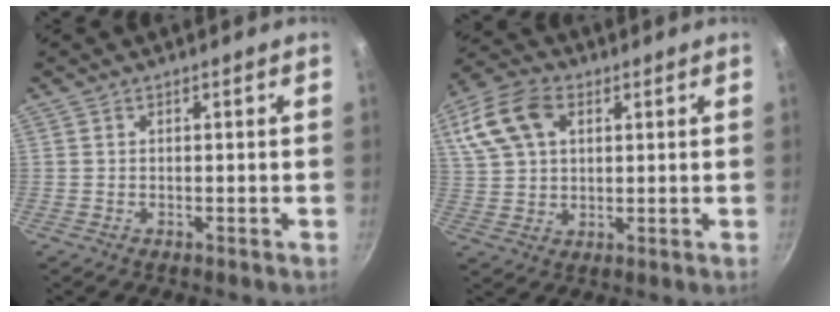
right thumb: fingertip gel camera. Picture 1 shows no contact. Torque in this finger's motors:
{"motor_torque": [-0.28, 0.44, 0.19, 0.18, 0.13]}